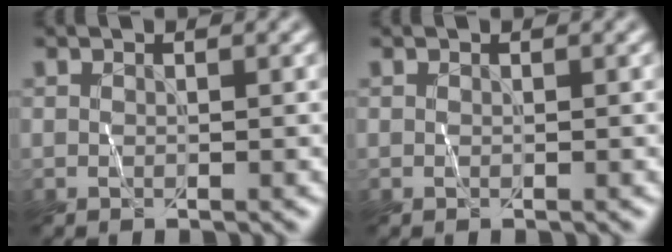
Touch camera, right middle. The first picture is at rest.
{"total": 0.0}